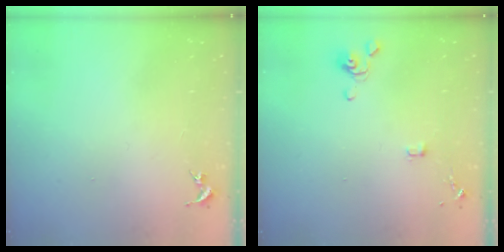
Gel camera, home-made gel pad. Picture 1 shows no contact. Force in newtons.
{"total": 3.5, "press": 3.4, "slide": 0.9}